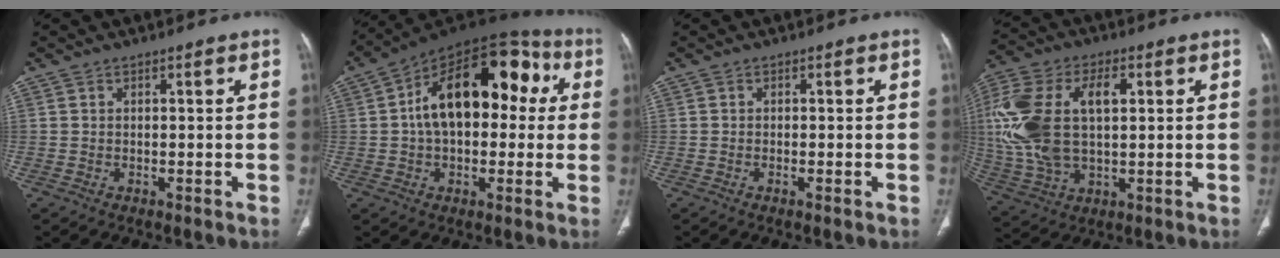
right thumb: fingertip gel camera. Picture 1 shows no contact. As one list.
[{"total": 21.2, "force": [3.0, 12.5, 16.8], "torque": [-0.225, 0.048, 0.034]}, {"total": 0.8, "force": [-0.3, 0.1, 0.7], "torque": [-0.017, -0.001, -0.006]}, {"total": 20.4, "force": [2.9, 11.4, 16.7], "torque": [-0.368, 0.009, 0.056]}]